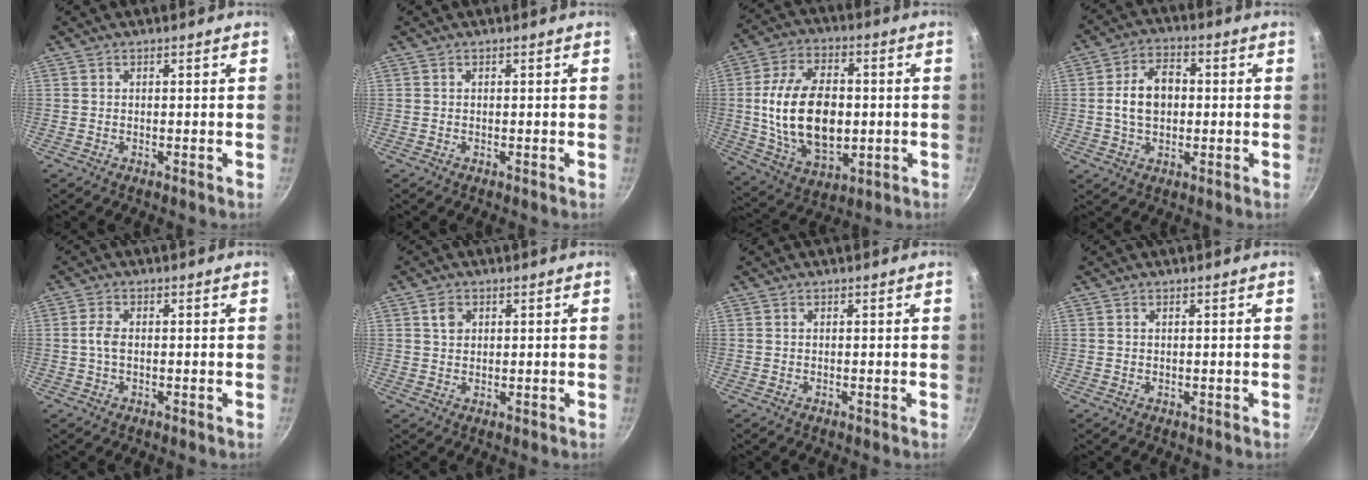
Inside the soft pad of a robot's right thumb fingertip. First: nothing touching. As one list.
[{"total": 0.0}, {"total": 19.8, "force": [-0.3, 12.4, 15.5], "torque": [-0.258, 0.011, 0.006]}, {"total": 9.2, "force": [0.3, 6.3, 6.7], "torque": [-0.096, 0.019, -0.001]}, {"total": 2.7, "force": [-0.2, 1.6, 2.2], "torque": [-0.048, 0.007, -0.006]}, {"total": 3.0, "force": [1.1, 2.3, 1.5], "torque": [-0.014, -0.001, 0.019]}, {"total": 0.0}, {"total": 0.0}]